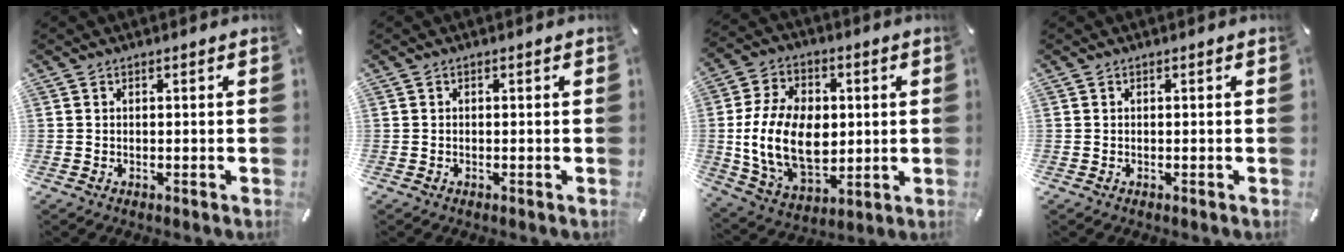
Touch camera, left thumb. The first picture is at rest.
{"total": 0.0}
{"total": 18.7, "force": [-0.2, 13.3, 13.2], "torque": [-0.275, 0.006, -0.001]}
{"total": 0.0}